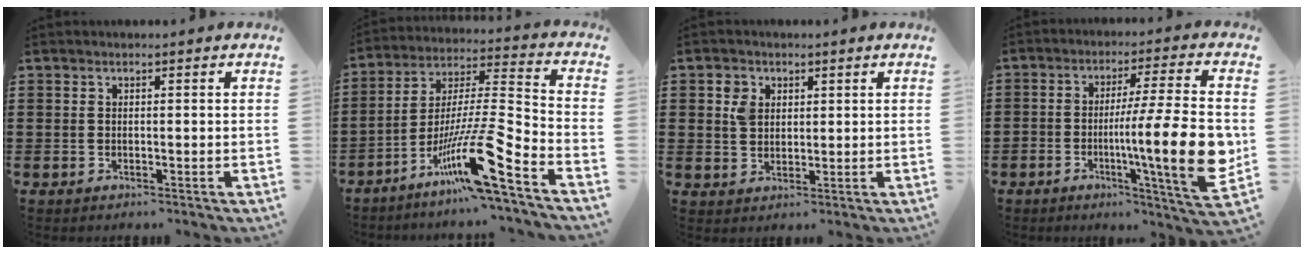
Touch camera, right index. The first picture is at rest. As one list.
[{"total": 14.4, "force": [-9.1, 0.5, 11.2], "torque": [-0.212, -0.006, -0.170]}, {"total": 3.1, "force": [1.3, 2.5, 1.4], "torque": [-0.037, 0.010, 0.023]}, {"total": 14.7, "force": [-2.6, 1.3, 14.4], "torque": [-0.223, -0.021, -0.050]}]